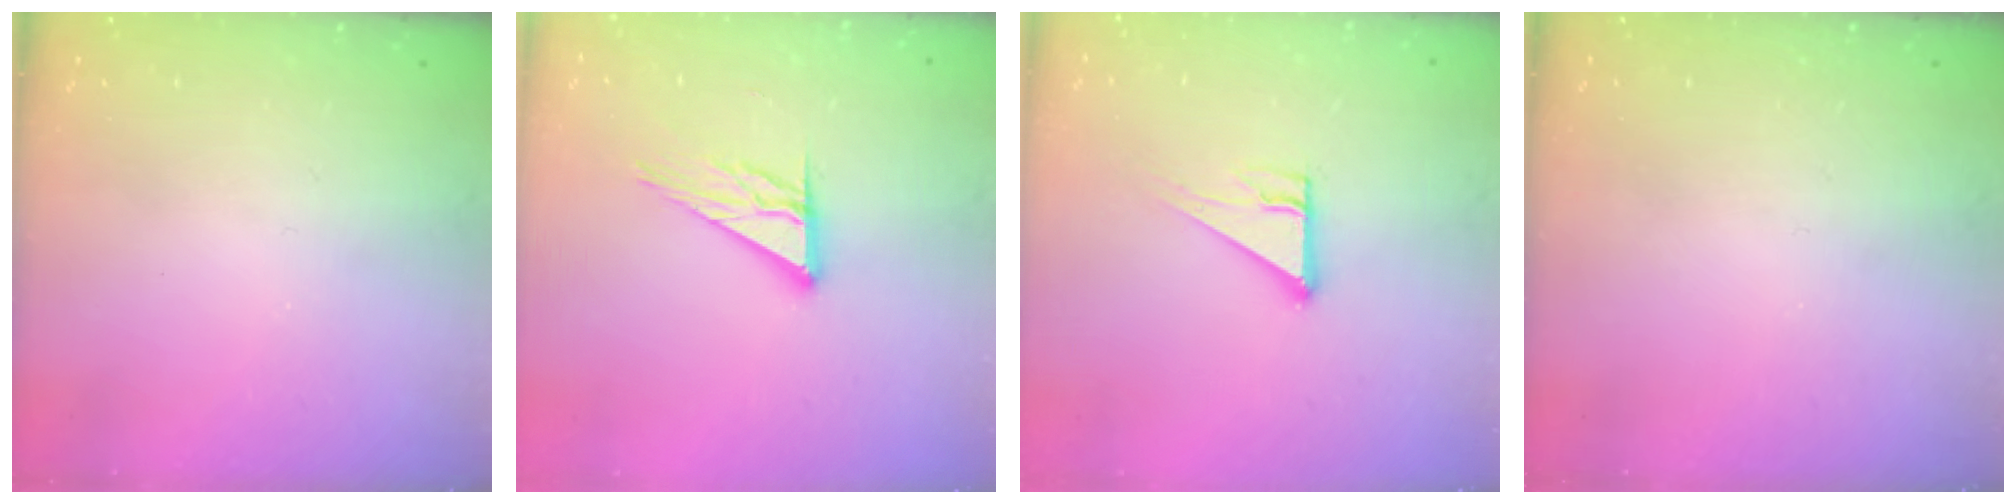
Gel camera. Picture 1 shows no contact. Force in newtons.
{"total": 10.9, "press": 10.9, "slide": 1.0}
{"total": 6.6, "press": 6.6, "slide": 0.6}
{"total": 0.0}